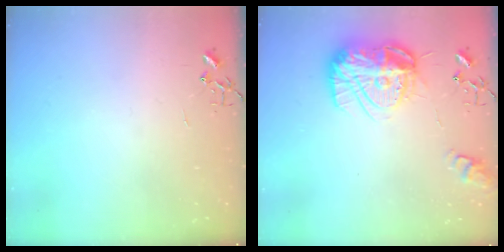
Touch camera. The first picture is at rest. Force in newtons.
{"total": 16.5, "press": 16.4, "slide": 1.5}